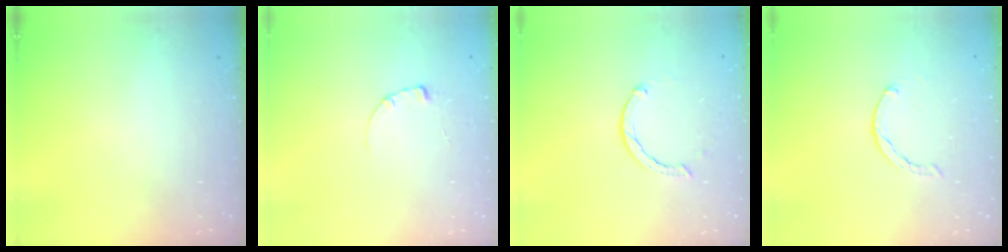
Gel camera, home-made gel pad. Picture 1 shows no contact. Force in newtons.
{"total": 0.6, "press": 0.6, "slide": 0.1}
{"total": 2.4, "press": 2.4, "slide": 0.1}
{"total": 1.1, "press": 1.1, "slide": 0.2}